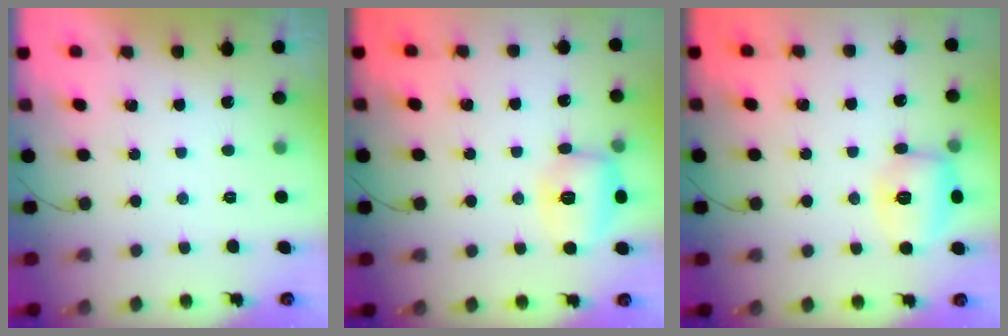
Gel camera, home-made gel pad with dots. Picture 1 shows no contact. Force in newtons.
{"total": 10.4, "press": 10.2, "slide": 1.7}
{"total": 10.4, "press": 10.2, "slide": 1.7}